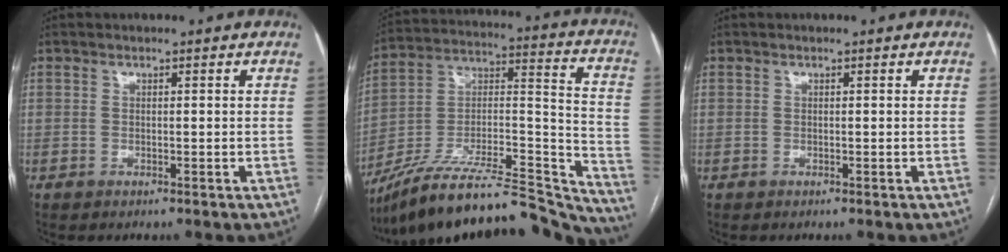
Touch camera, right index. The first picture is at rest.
{"total": 31.8, "force": [-29.0, 4.5, 12.3], "torque": [-0.140, 0.019, -0.431]}
{"total": 0.0}